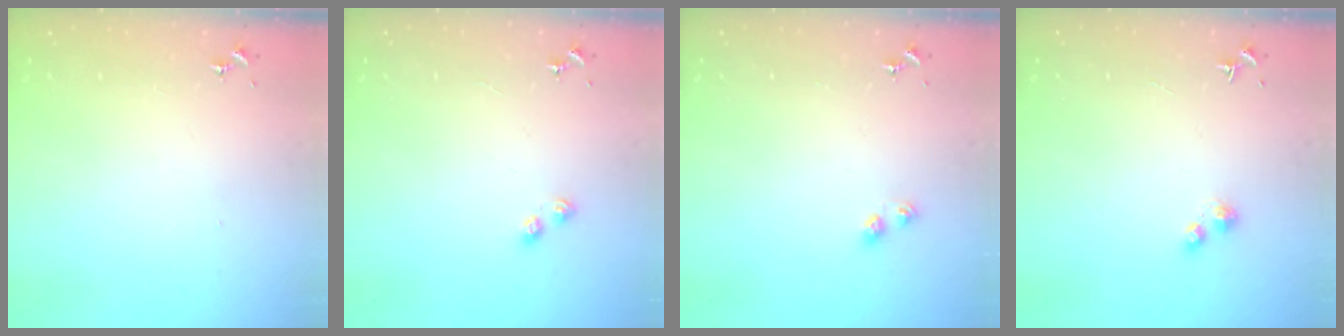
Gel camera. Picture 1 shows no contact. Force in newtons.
{"total": 3.0, "press": 2.9, "slide": 0.4}
{"total": 4.3, "press": 4.3, "slide": 0.4}
{"total": 1.6, "press": 1.6, "slide": 0.2}